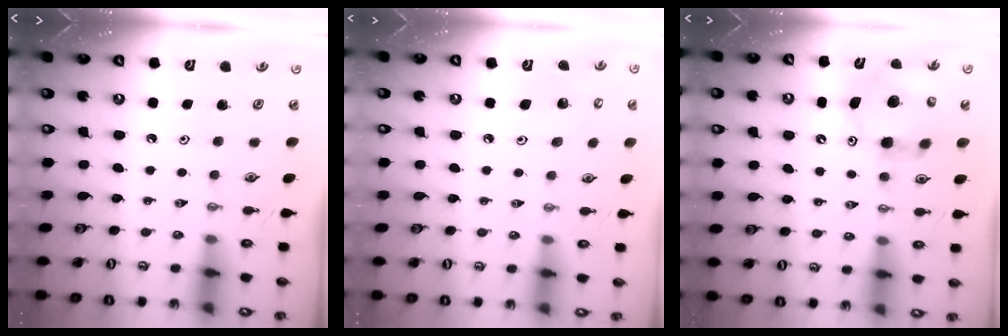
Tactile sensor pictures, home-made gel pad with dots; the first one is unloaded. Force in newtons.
{"total": 6.5, "press": 6.4, "slide": 1.5}
{"total": 12.3, "press": 12.2, "slide": 1.8}